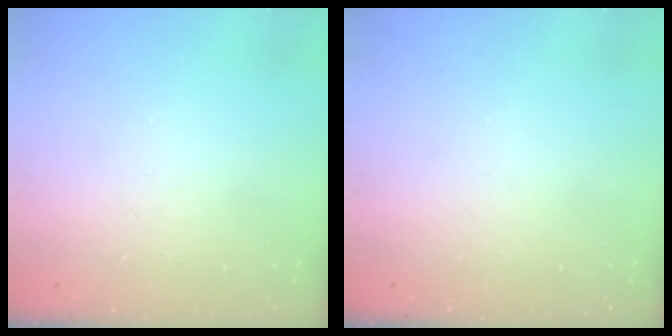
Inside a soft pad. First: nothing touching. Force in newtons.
{"total": 0.0}